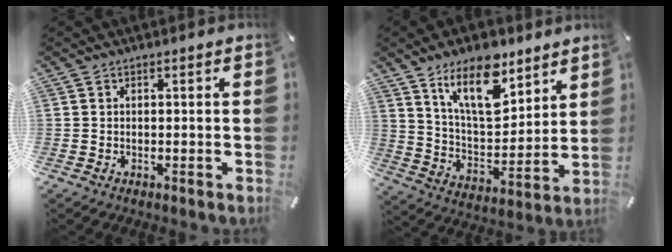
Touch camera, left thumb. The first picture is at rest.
{"total": 17.1, "force": [11.5, 8.1, 9.8], "torque": [-0.168, -0.056, 0.202]}